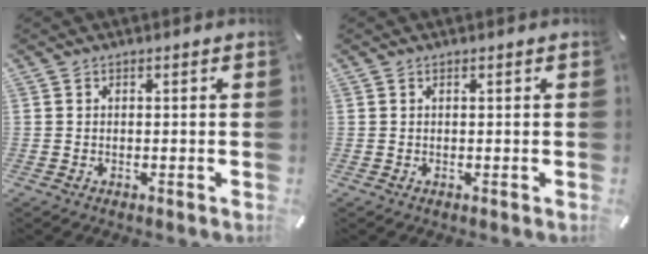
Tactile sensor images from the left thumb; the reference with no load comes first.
{"total": 0.0}